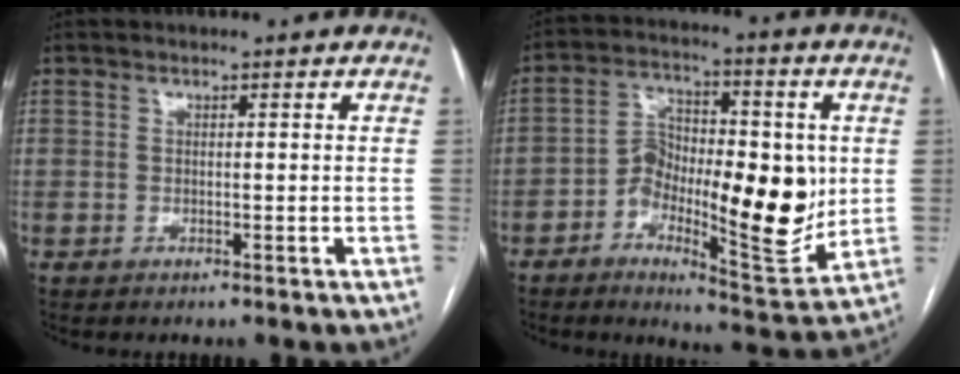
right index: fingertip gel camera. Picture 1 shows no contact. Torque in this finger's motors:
{"motor_torque": [0.54, -0.03, 0.34, 0.13]}